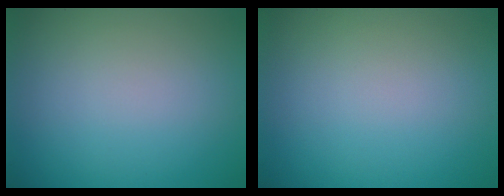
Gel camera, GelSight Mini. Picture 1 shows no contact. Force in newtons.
{"total": 0.0}